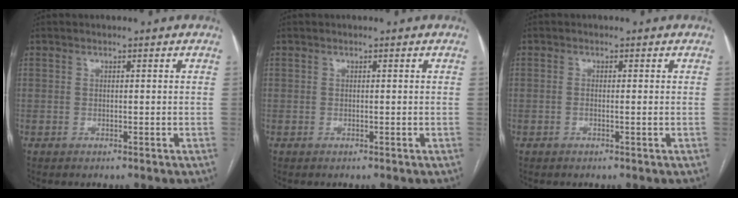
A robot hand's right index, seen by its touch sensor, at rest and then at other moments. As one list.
[{"total": 0.0}, {"total": 0.8, "force": [0.0, 0.1, 0.8], "torque": [-0.015, 0.001, 0.002]}]